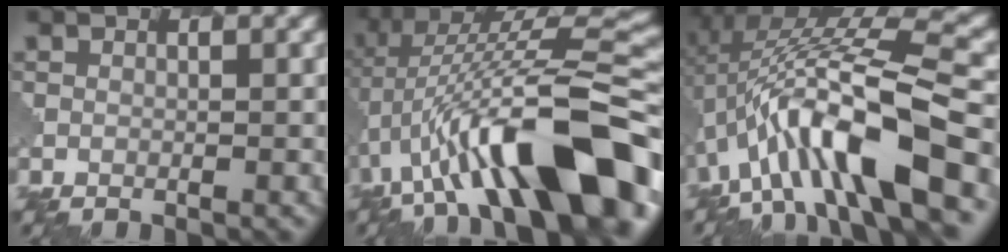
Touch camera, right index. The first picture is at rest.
{"total": 13.9, "force": [-3.4, 4.3, 12.8], "torque": [-0.213, 0.029, -0.043]}
{"total": 12.9, "force": [-3.4, 3.9, 11.8], "torque": [-0.201, 0.018, -0.049]}